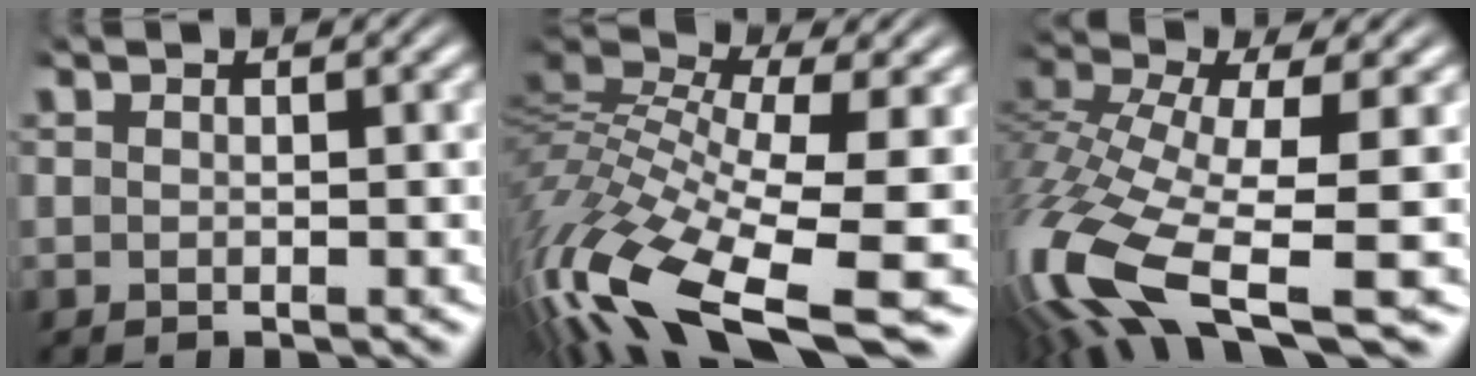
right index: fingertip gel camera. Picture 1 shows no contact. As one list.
[{"total": 10.1, "force": [-4.3, 5.0, 7.7], "torque": [-0.175, -0.055, -0.047]}, {"total": 9.3, "force": [-3.8, 4.8, 7.0], "torque": [-0.192, -0.061, -0.036]}]